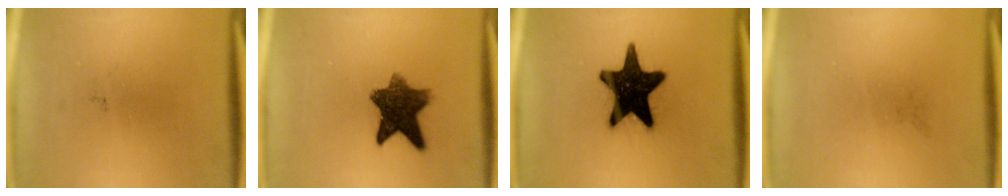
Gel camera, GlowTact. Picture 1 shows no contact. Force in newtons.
{"total": 9.5}
{"total": 18.4}
{"total": 0.0}